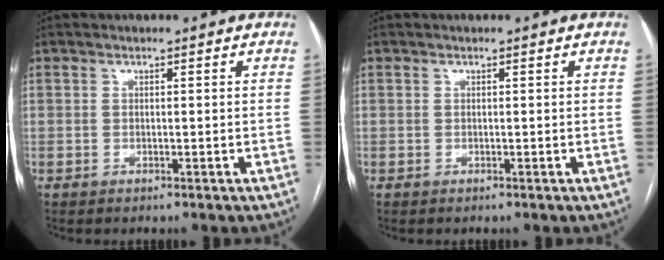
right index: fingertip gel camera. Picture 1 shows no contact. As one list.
[{"total": 0.0}]